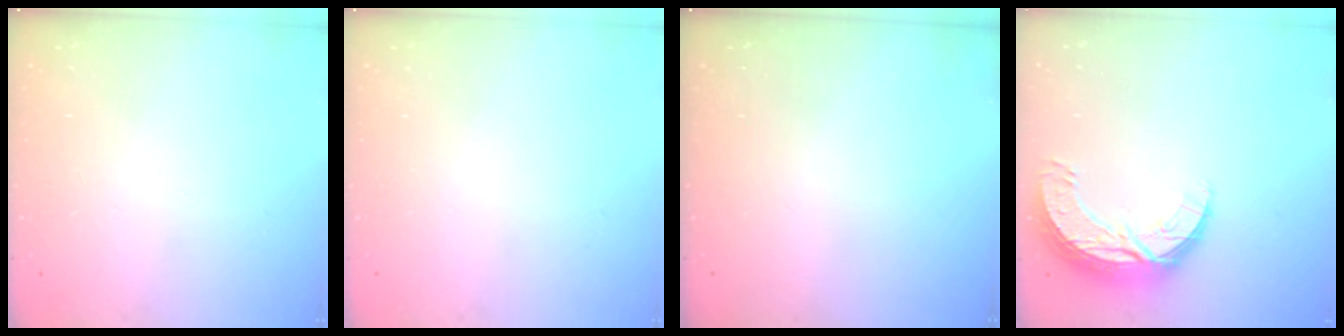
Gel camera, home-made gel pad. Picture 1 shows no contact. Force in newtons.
{"total": 0.0}
{"total": 0.0}
{"total": 10.7, "press": 10.7, "slide": 0.7}